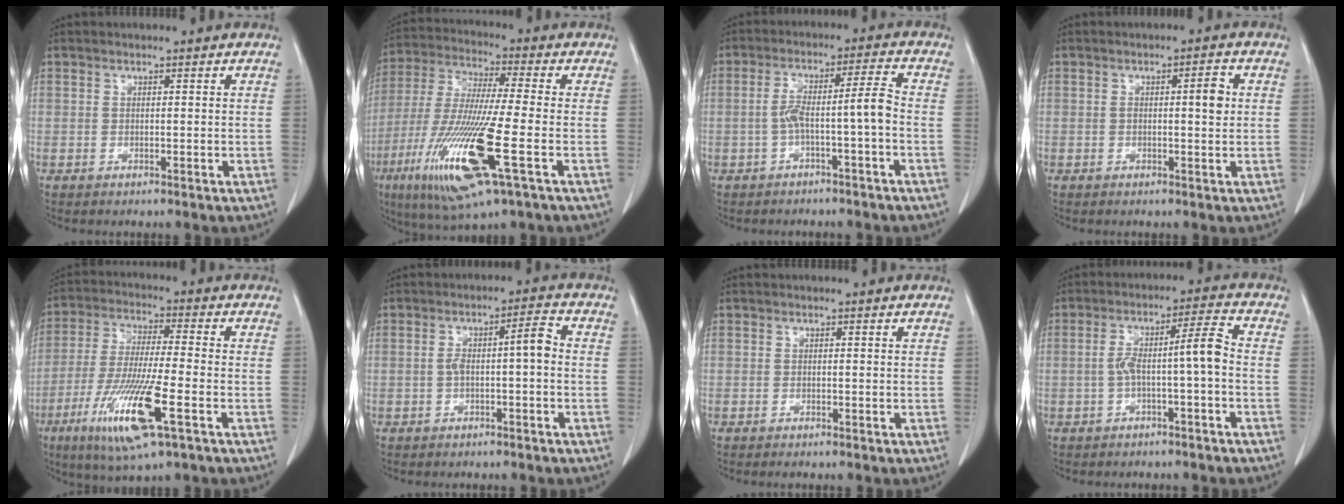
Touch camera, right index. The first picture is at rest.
{"total": 17.6, "force": [-6.5, 1.2, 16.3], "torque": [-0.352, -0.037, -0.122]}
{"total": 6.0, "force": [-1.9, -0.2, 5.7], "torque": [-0.108, 0.029, -0.026]}
{"total": 3.2, "force": [0.4, 0.6, 3.1], "torque": [-0.048, 0.006, 0.005]}
{"total": 14.0, "force": [-5.9, 0.9, 12.7], "torque": [-0.258, -0.030, -0.106]}
{"total": 4.6, "force": [-0.6, 0.7, 4.5], "torque": [-0.076, 0.023, -0.005]}
{"total": 0.6, "force": [-0.6, 0.0, 0.3], "torque": [-0.008, -0.002, -0.009]}
{"total": 6.3, "force": [-1.3, 0.2, 6.1], "torque": [-0.109, 0.032, -0.018]}